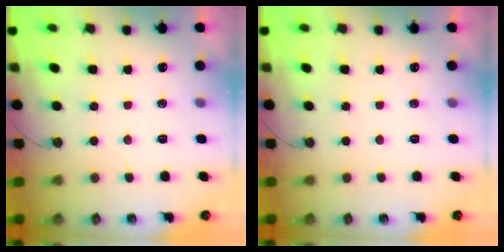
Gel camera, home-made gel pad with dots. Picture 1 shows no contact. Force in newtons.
{"total": 0.0}